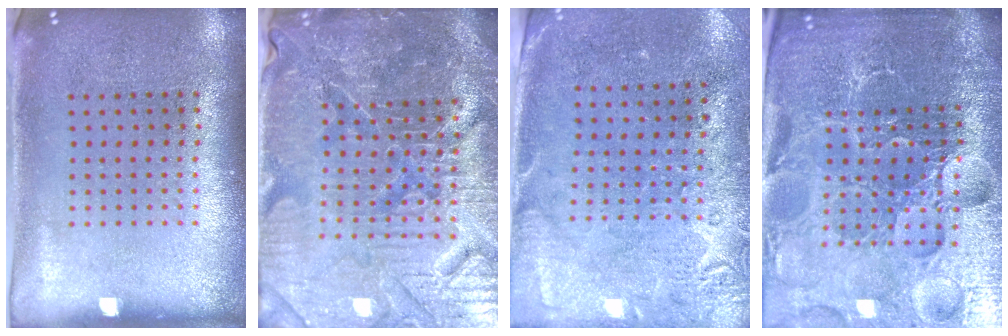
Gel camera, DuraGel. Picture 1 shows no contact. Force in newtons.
{"total": 6.0, "press": 5.5, "slide": 2.3}
{"total": 2.7, "press": 2.3, "slide": 1.5}
{"total": 5.8, "press": 5.4, "slide": 2.3}